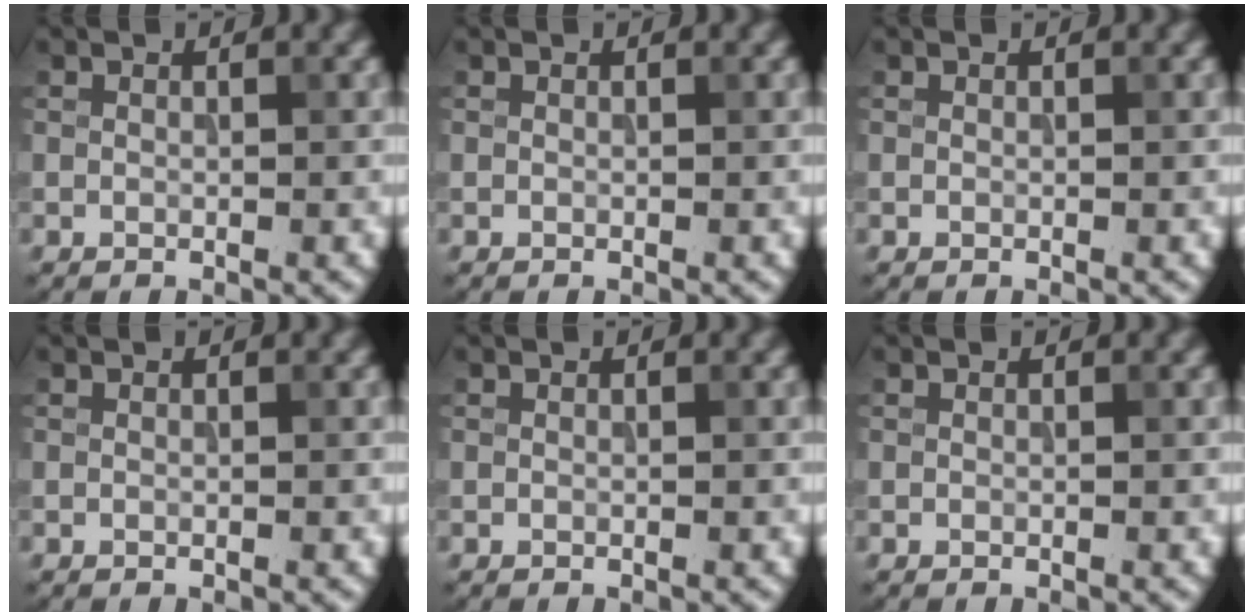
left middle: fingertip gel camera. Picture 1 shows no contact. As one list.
[{"total": 0.0}, {"total": 0.0}, {"total": 0.0}, {"total": 0.0}, {"total": 0.0}]